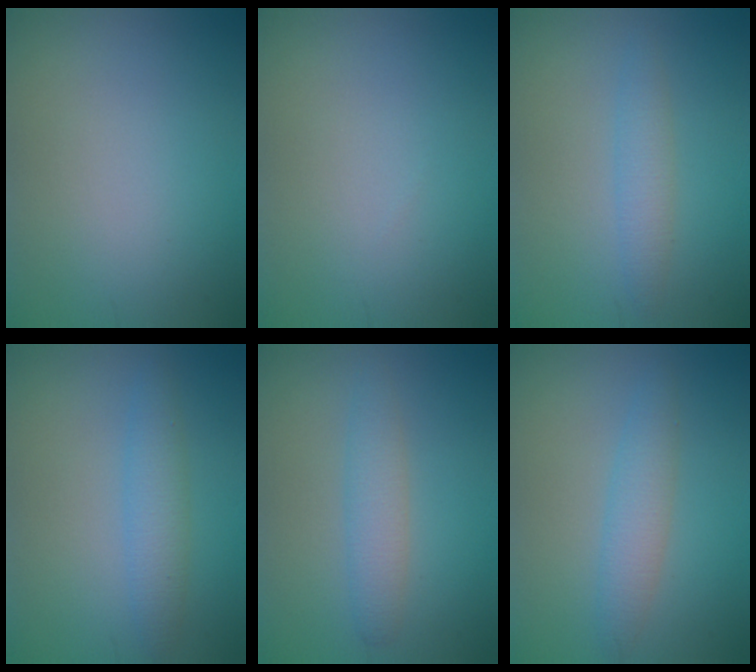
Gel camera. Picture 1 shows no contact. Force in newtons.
{"total": 0.0}
{"total": 1.9, "press": 1.9, "slide": 0.0}
{"total": 2.5, "press": 2.5, "slide": 0.2}
{"total": 2.5, "press": 2.5, "slide": 0.2}
{"total": 2.5, "press": 2.5, "slide": 0.1}